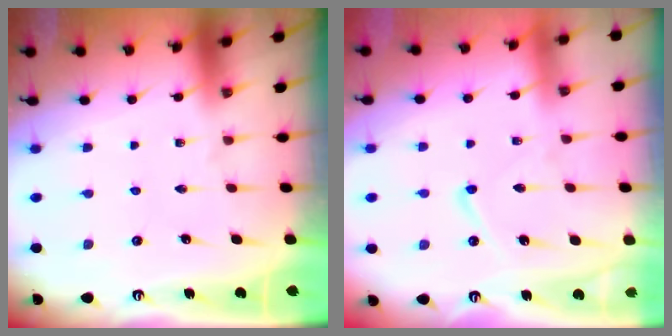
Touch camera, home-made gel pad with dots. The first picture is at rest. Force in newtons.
{"total": 9.1, "press": 9.0, "slide": 0.9}